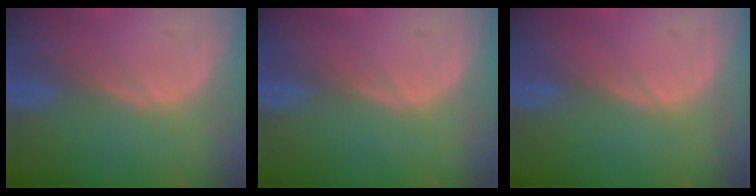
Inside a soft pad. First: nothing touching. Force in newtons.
{"total": 0.0}
{"total": 0.0}